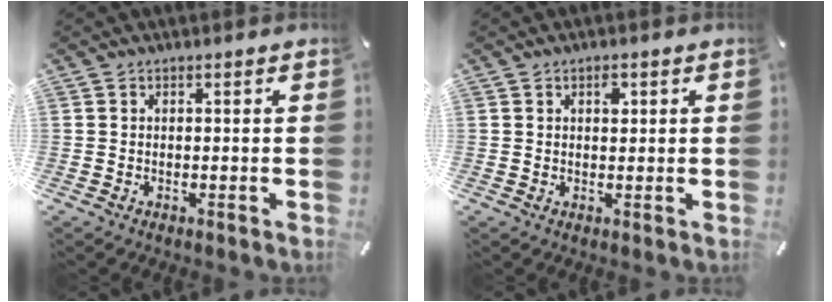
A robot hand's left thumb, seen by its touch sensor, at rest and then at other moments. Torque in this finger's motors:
{"motor_torque": [0.49, 0.59, 0.21, -0.25, 0.00]}